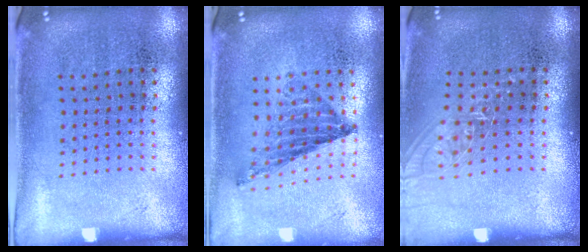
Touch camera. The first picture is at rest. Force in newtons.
{"total": 0.9, "press": 0.9, "slide": 0.0}
{"total": 1.0, "press": 1.0, "slide": 0.3}